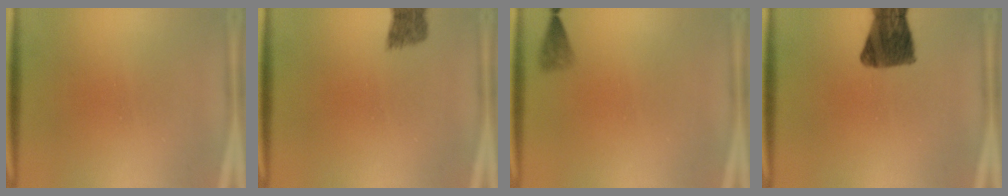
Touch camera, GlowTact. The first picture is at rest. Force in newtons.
{"total": 1.9}
{"total": 2.1}
{"total": 8.6}